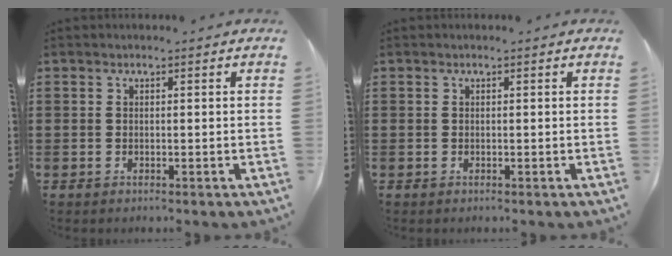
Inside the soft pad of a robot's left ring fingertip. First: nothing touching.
{"total": 0.0}